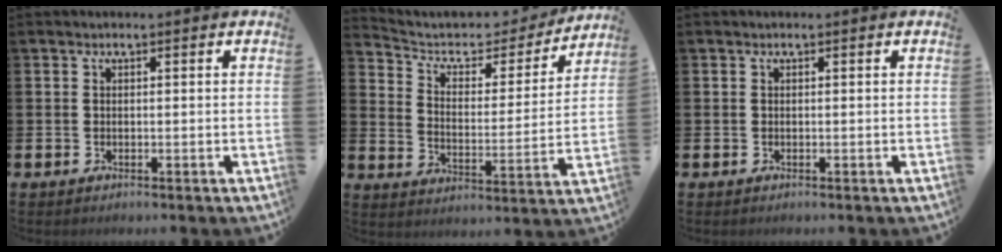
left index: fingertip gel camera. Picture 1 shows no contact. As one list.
[{"total": 6.6, "force": [5.8, 2.7, 1.7], "torque": [-0.064, -0.043, 0.095]}, {"total": 0.0}]